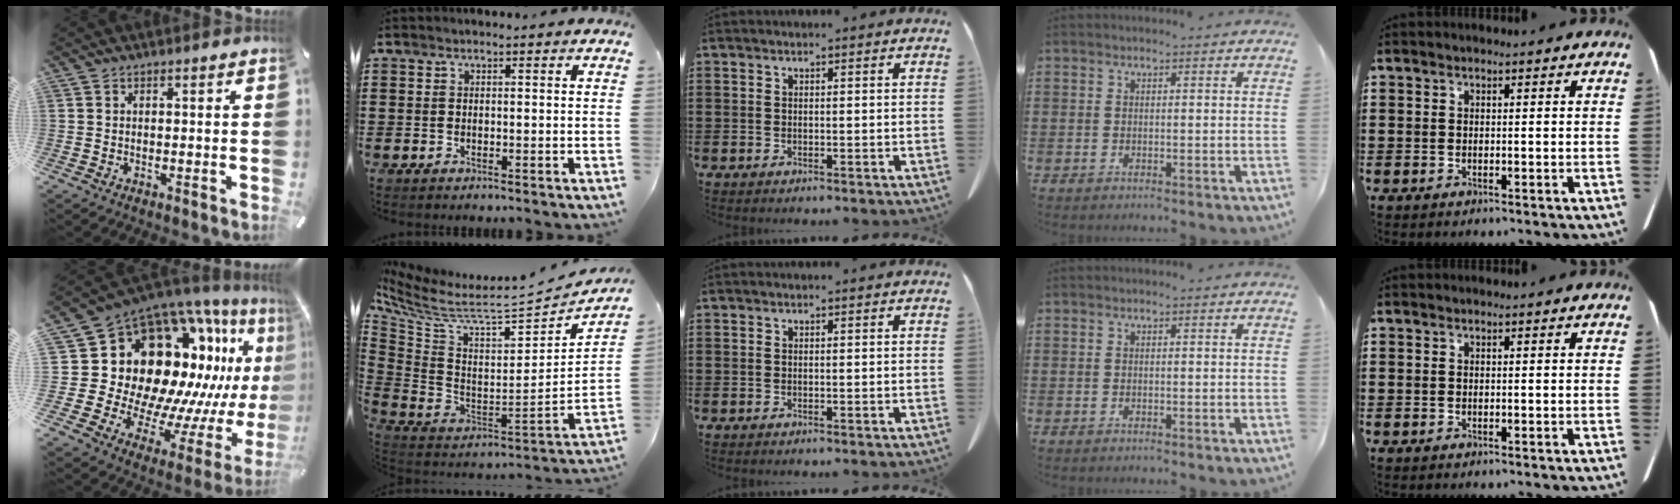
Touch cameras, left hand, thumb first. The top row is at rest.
{"thumb": {"total": 29.2, "force": [9.0, 19.7, 19.5], "torque": [-0.309, -0.154, 0.209]}, "index": {"total": 5.5, "force": [4.1, 0.9, 3.6], "torque": [-0.091, -0.052, 0.059]}}